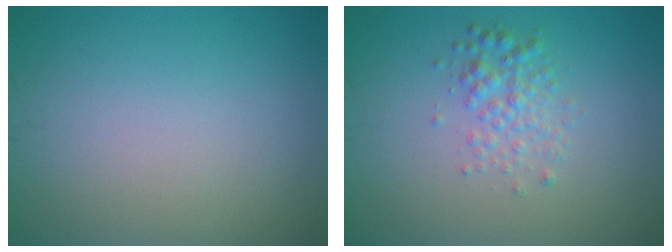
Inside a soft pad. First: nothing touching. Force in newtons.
{"total": 2.3, "press": 2.3, "slide": 0.1}